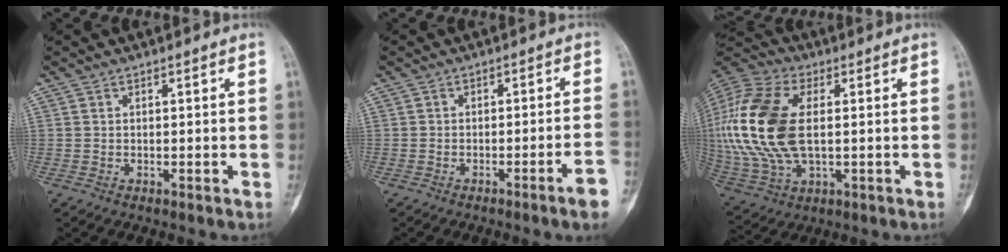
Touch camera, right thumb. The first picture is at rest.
{"total": 4.9, "force": [-2.7, -0.3, 4.1], "torque": [-0.058, 0.017, -0.037]}
{"total": 22.5, "force": [1.6, 12.6, 18.6], "torque": [-0.423, -0.001, 0.030]}